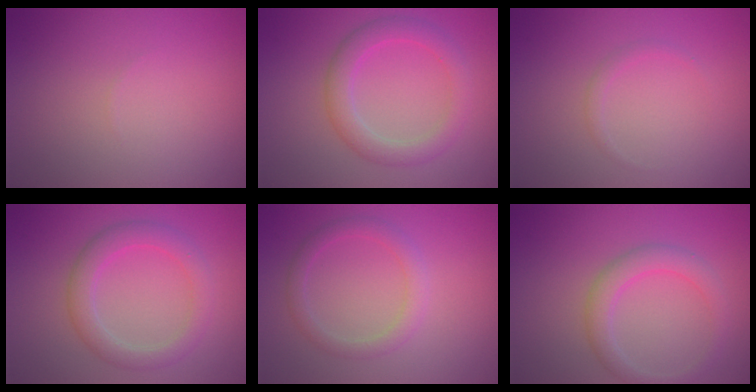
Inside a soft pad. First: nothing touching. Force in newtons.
{"total": 3.3, "press": 3.3, "slide": 0.1}
{"total": 0.8, "press": 0.8, "slide": 0.1}
{"total": 3.3, "press": 3.3, "slide": 0.1}
{"total": 2.1, "press": 2.1, "slide": 0.1}
{"total": 2.8, "press": 2.8, "slide": 0.1}